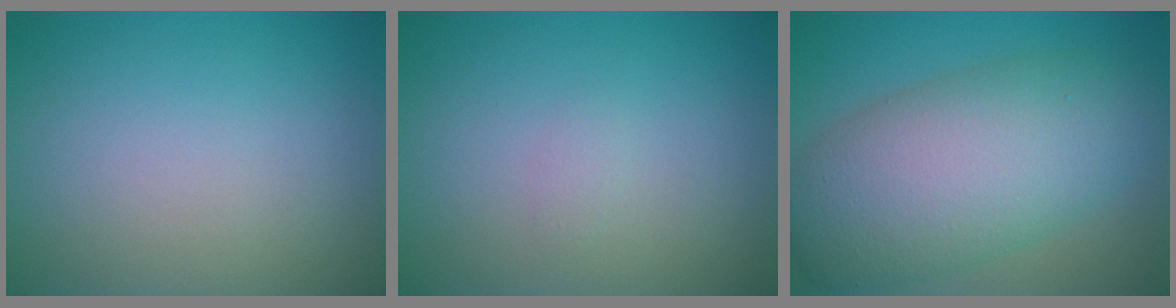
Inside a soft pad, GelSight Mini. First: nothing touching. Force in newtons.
{"total": 0.6, "press": 0.6, "slide": 0.1}
{"total": 10.5, "press": 10.5, "slide": 0.2}